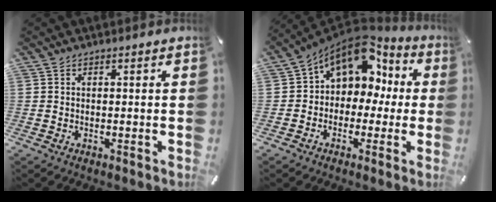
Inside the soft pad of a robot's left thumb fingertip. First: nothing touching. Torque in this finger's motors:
{"motor_torque": [1.54, 3.47, 1.12, 0.66, 0.17]}